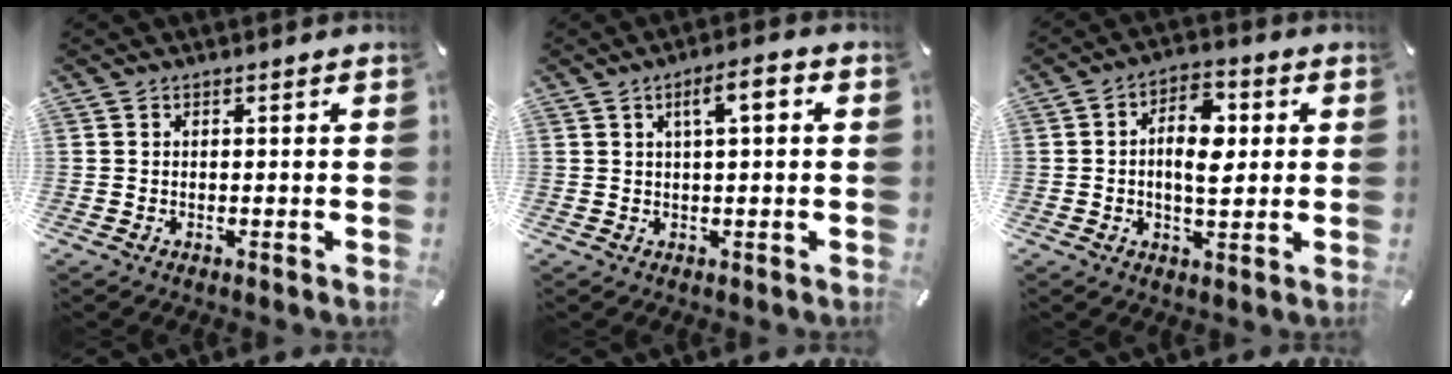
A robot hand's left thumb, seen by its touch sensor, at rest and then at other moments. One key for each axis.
{"total": 5.6, "fx": 1.6, "fy": 1.4, "fz": 5.1, "tx": -0.085, "ty": 0.000, "tz": 0.021}
{"total": 9.2, "fx": 0.6, "fy": 5.3, "fz": 7.5, "tx": -0.123, "ty": 0.001, "tz": 0.003}